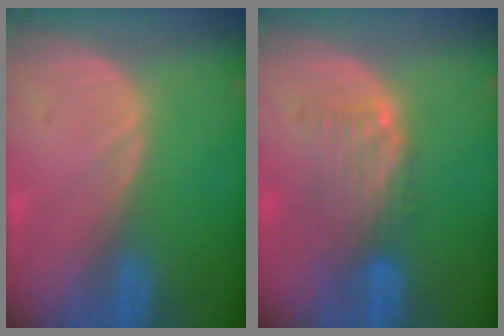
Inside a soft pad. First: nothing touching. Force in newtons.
{"total": 5.1, "press": 4.3, "slide": 2.7}